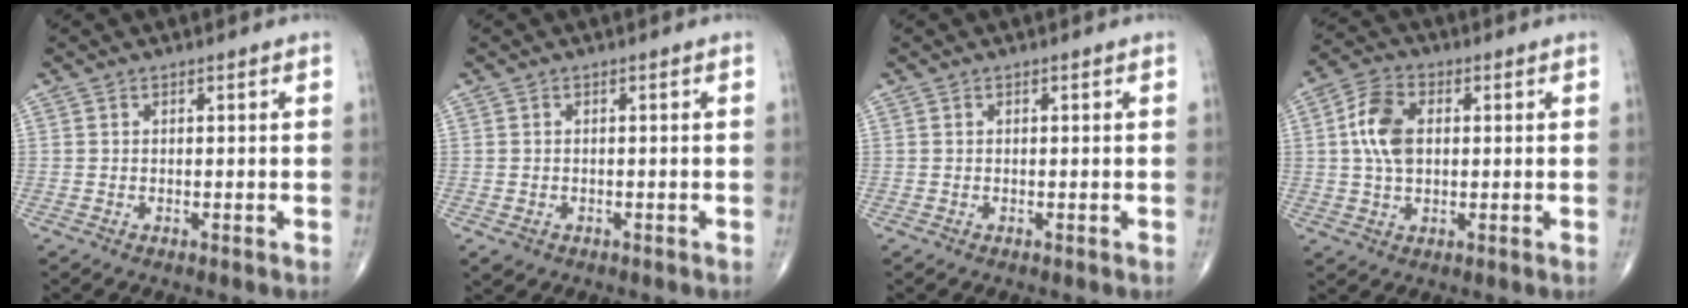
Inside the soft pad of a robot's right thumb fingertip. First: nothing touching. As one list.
[{"total": 1.5, "force": [-0.6, 1.3, 0.6], "torque": [-0.007, 0.000, -0.002]}, {"total": 0.0}, {"total": 8.6, "force": [1.1, 5.4, 6.6], "torque": [-0.123, 0.011, 0.017]}]